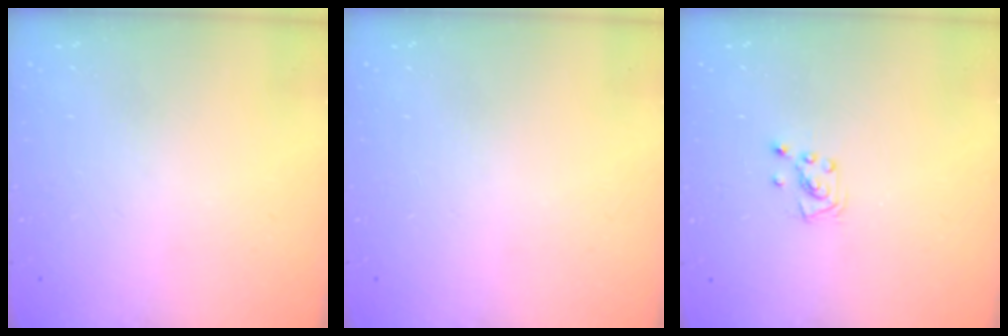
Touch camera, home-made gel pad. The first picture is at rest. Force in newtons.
{"total": 0.0}
{"total": 4.3, "press": 4.3, "slide": 0.4}